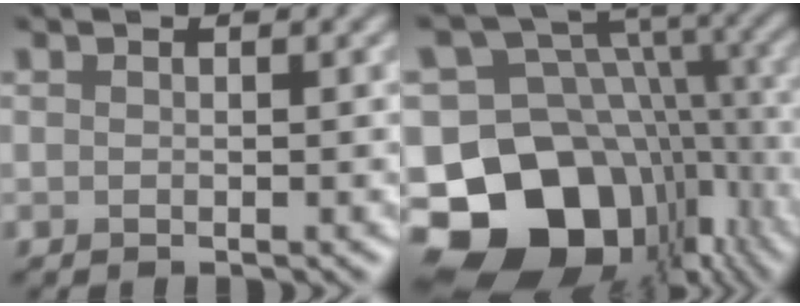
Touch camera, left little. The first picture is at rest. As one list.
[{"total": 17.4, "force": [-6.8, 12.7, 9.7], "torque": [-0.162, 0.004, -0.096]}]